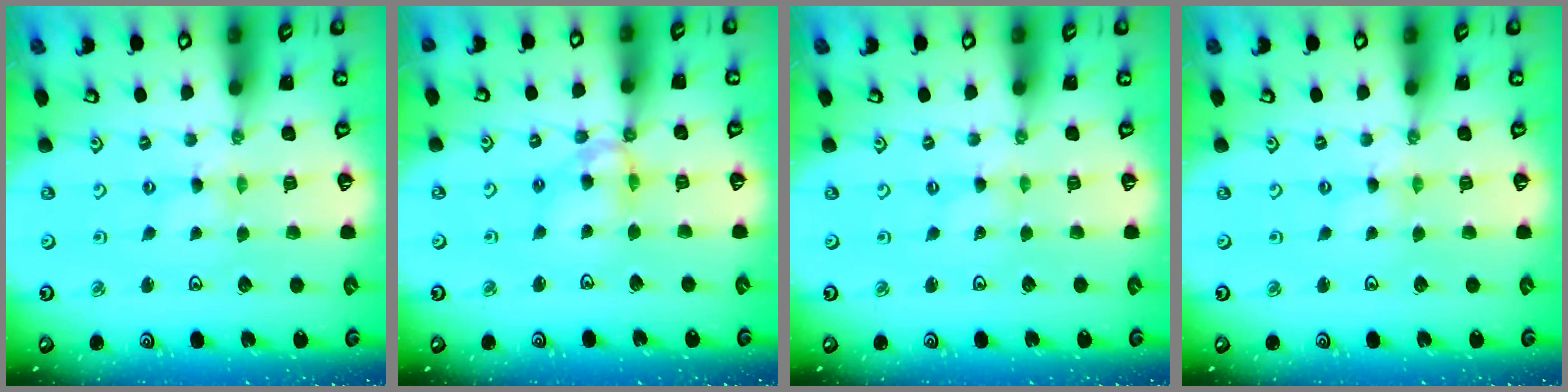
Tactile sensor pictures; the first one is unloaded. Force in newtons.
{"total": 9.5, "press": 9.5, "slide": 0.7}
{"total": 0.0}
{"total": 0.0}